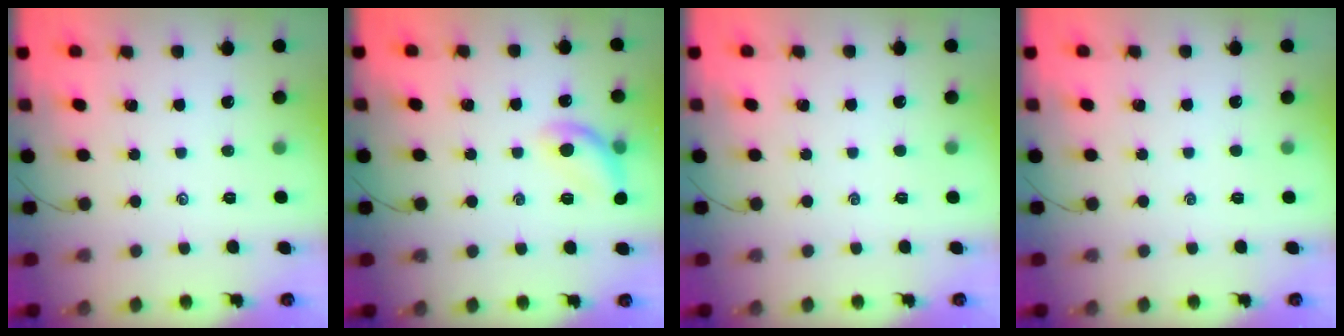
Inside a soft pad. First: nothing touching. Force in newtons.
{"total": 11.3, "press": 11.2, "slide": 1.6}
{"total": 0.0}
{"total": 0.0}